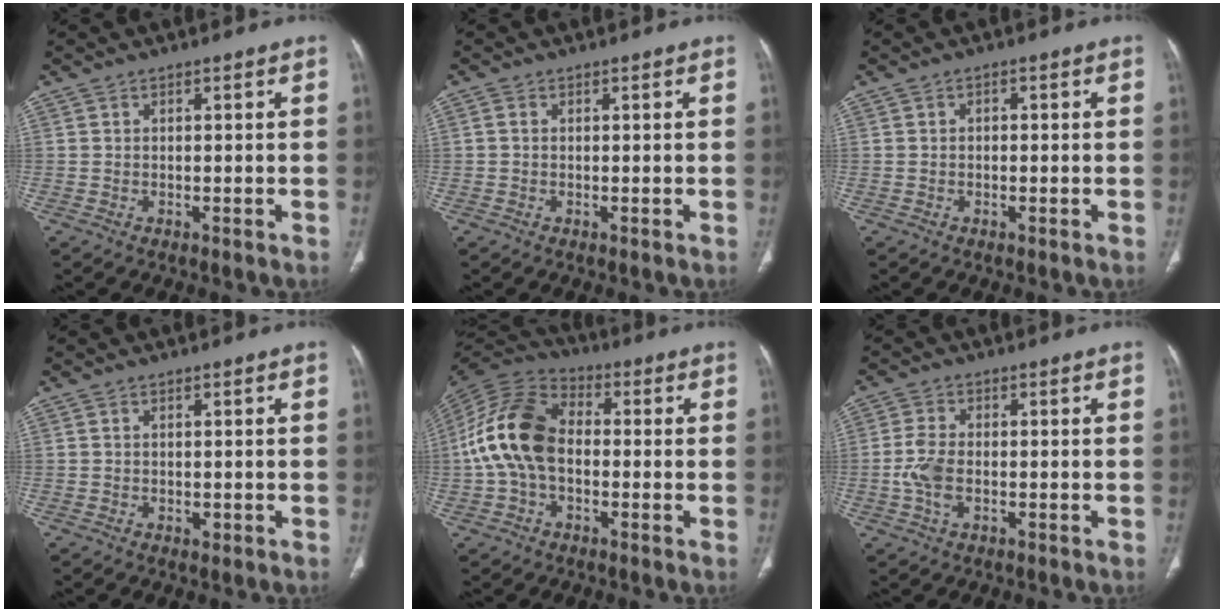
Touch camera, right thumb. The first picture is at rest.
{"total": 0.7, "force": [0.0, 0.5, 0.4], "torque": [-0.009, 0.002, -0.001]}
{"total": 0.9, "force": [0.0, 0.6, 0.6], "torque": [-0.010, 0.007, -0.001]}
{"total": 0.8, "force": [-0.2, 0.6, 0.5], "torque": [-0.008, -0.001, 0.000]}
{"total": 14.6, "force": [-1.0, 9.7, 10.9], "torque": [-0.215, 0.036, -0.028]}
{"total": 5.2, "force": [-1.2, 2.8, 4.3], "torque": [-0.100, 0.007, -0.024]}